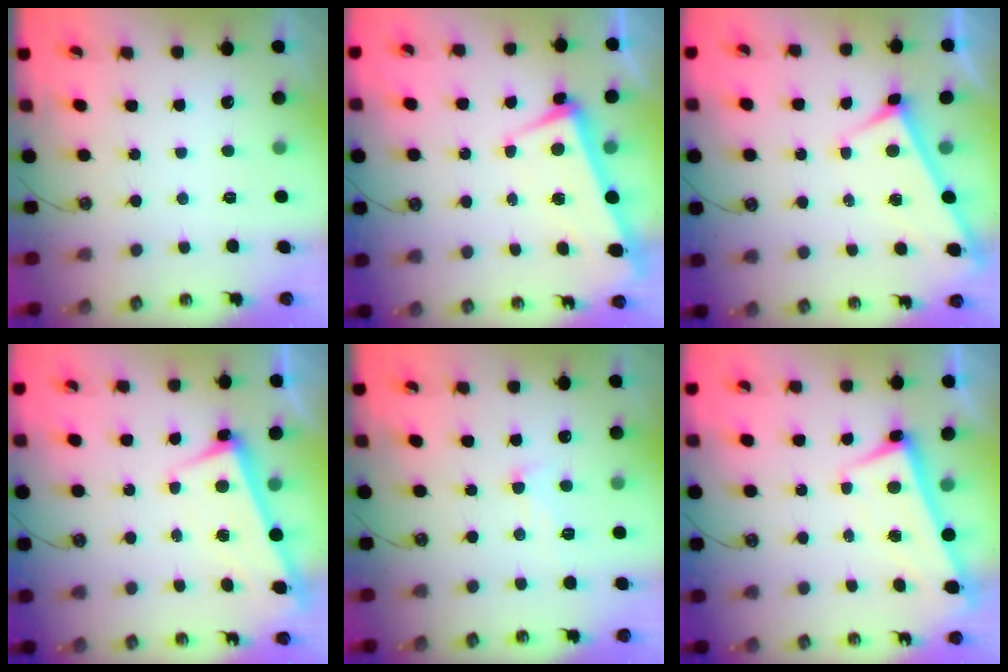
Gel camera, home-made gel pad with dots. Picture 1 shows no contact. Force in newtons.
{"total": 2.2, "press": 2.1, "slide": 0.9}
{"total": 3.6, "press": 3.6, "slide": 0.3}
{"total": 2.6, "press": 2.5, "slide": 0.6}
{"total": 3.0, "press": 2.9, "slide": 0.6}
{"total": 2.4, "press": 2.3, "slide": 0.7}